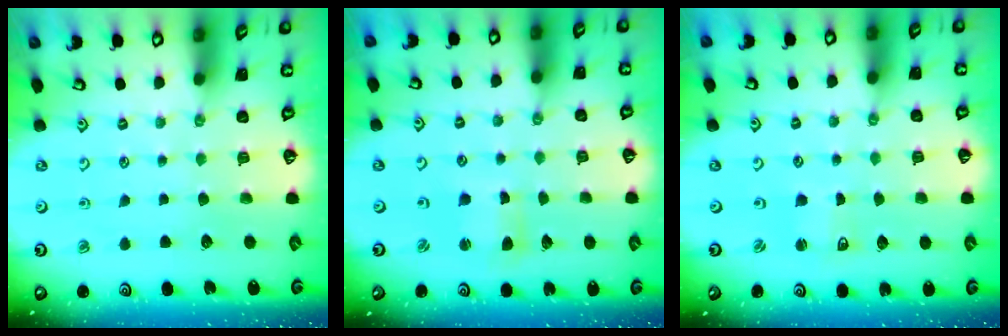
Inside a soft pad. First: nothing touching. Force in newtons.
{"total": 3.8, "press": 3.8, "slide": 0.5}
{"total": 2.0, "press": 2.0, "slide": 0.3}